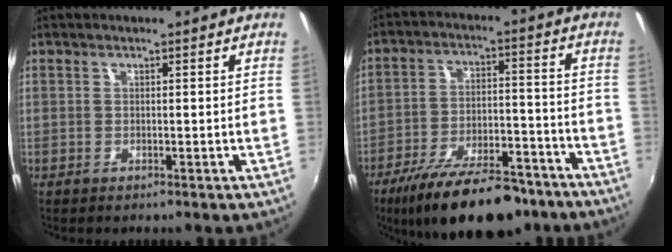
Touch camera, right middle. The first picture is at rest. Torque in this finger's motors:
{"motor_torque": [1.43, -0.71, 0.45, 0.21]}